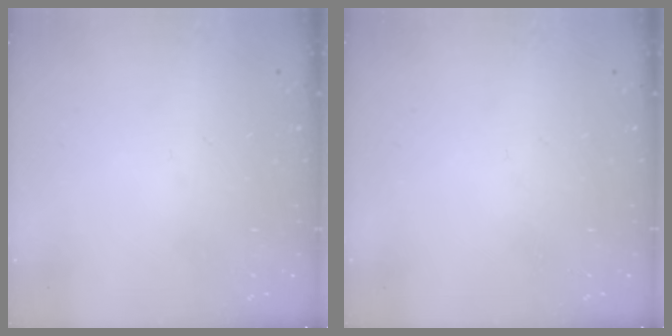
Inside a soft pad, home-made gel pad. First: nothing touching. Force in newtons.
{"total": 0.0}